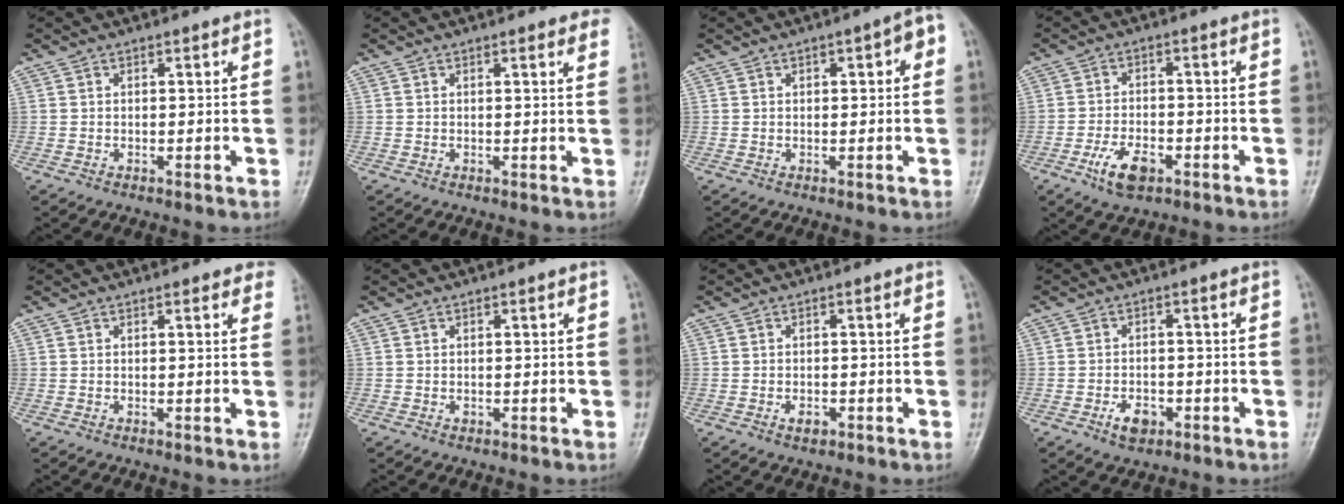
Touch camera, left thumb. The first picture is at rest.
{"total": 2.9, "force": [1.8, 1.0, 2.1], "torque": [-0.010, 0.000, 0.014]}
{"total": 4.4, "force": [1.0, 1.9, 3.8], "torque": [-0.040, 0.015, 0.009]}
{"total": 6.7, "force": [-3.4, 3.5, 4.6], "torque": [-0.082, 0.016, -0.059]}
{"total": 2.5, "force": [1.6, 1.1, 1.6], "torque": [0.002, -0.001, 0.008]}
{"total": 0.7, "force": [-0.1, 0.5, 0.4], "torque": [-0.001, 0.001, -0.001]}
{"total": 2.2, "force": [-1.1, 1.4, 1.4], "torque": [-0.021, 0.007, -0.016]}
{"total": 4.4, "force": [-2.1, 2.8, 2.6], "torque": [-0.035, 0.012, -0.034]}